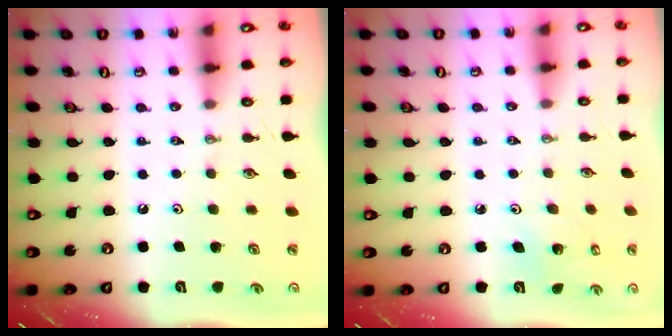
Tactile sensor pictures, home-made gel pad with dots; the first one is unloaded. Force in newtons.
{"total": 3.1, "press": 3.1, "slide": 0.2}